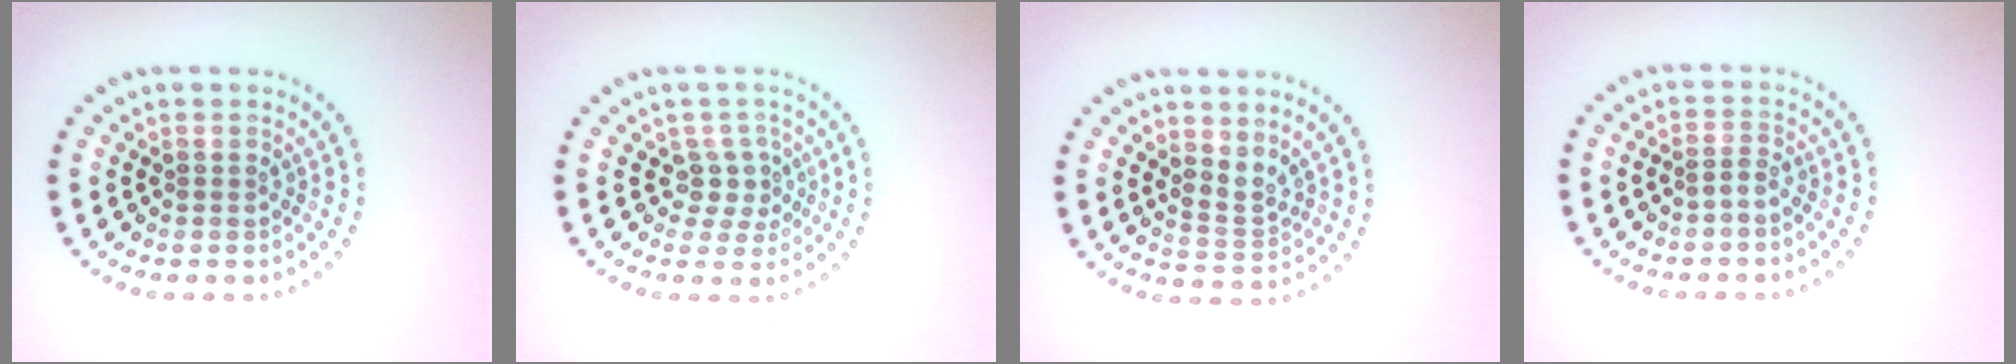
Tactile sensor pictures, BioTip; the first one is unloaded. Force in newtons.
{"total": 2.3, "press": 1.8, "slide": 1.5}
{"total": 2.1, "press": 1.4, "slide": 1.6}
{"total": 0.9, "press": 0.7, "slide": 0.5}